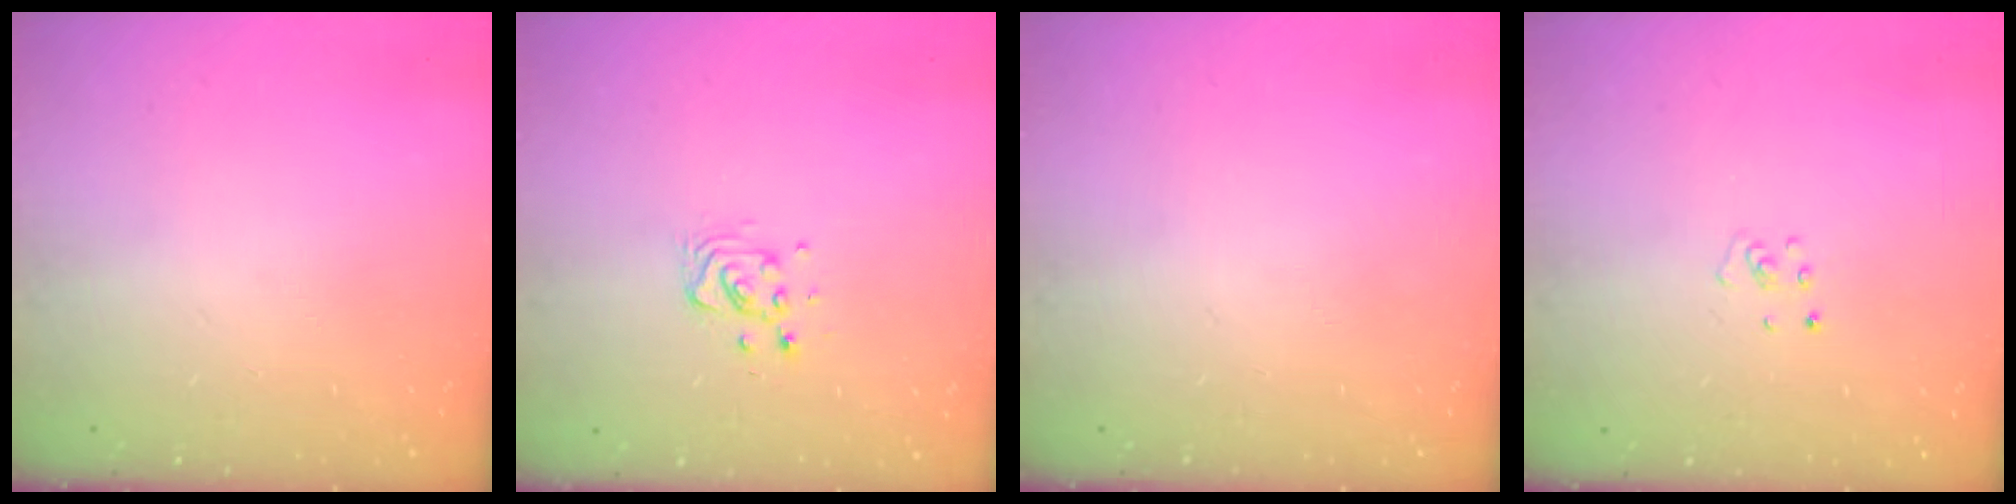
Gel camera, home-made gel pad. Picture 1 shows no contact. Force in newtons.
{"total": 7.3, "press": 7.1, "slide": 2.0}
{"total": 0.0}
{"total": 2.2, "press": 2.2, "slide": 0.2}